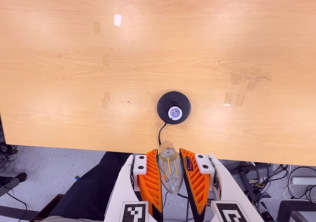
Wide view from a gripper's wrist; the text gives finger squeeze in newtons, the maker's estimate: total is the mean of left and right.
{"total": 20.4, "left": 21.8, "right": 19.0}